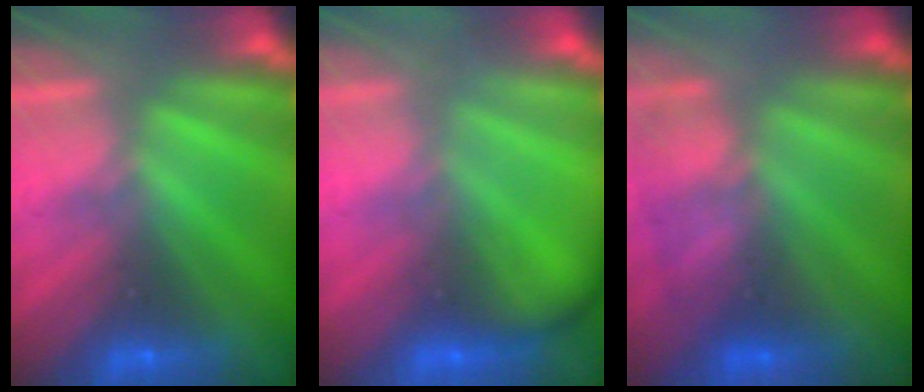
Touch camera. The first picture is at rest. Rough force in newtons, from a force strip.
{"total": 2.3}
{"total": 4.6}